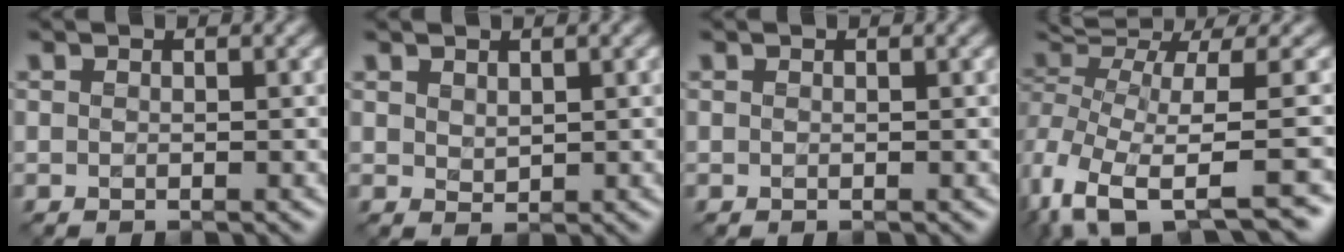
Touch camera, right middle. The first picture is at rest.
{"total": 1.0, "force": [0.7, 0.6, 0.4], "torque": [-0.010, -0.002, 0.020]}
{"total": 0.0}
{"total": 8.2, "force": [-2.2, 3.5, 7.1], "torque": [-0.152, 0.000, -0.022]}